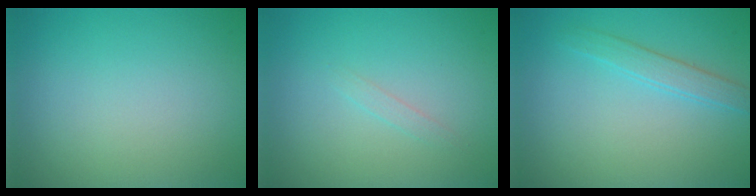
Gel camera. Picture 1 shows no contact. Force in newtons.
{"total": 0.7, "press": 0.7, "slide": 0.0}
{"total": 1.8, "press": 1.8, "slide": 0.1}